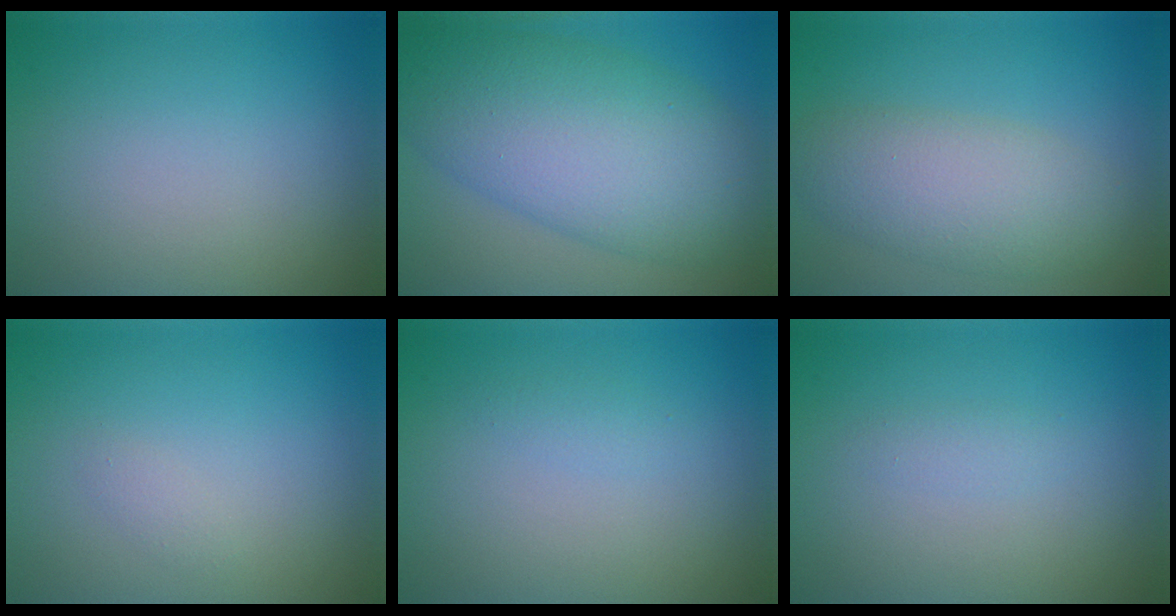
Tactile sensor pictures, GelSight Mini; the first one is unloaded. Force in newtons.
{"total": 11.4, "press": 11.4, "slide": 0.5}
{"total": 5.2, "press": 5.2, "slide": 0.1}
{"total": 0.6, "press": 0.6, "slide": 0.1}
{"total": 0.7, "press": 0.7, "slide": 0.0}
{"total": 0.8, "press": 0.8, "slide": 0.1}